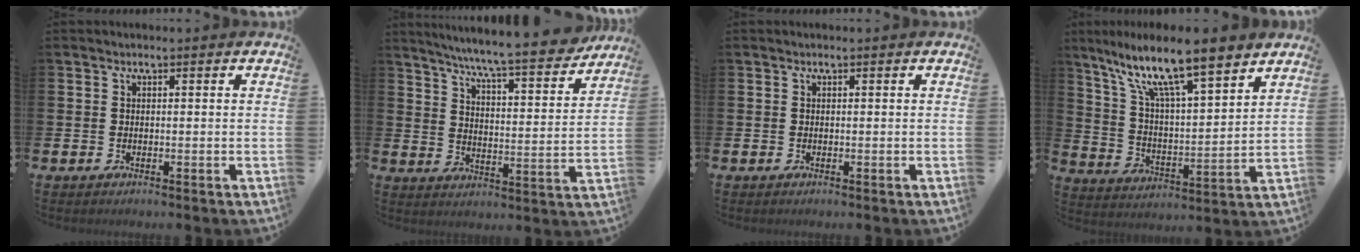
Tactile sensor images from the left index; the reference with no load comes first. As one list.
[{"total": 8.4, "force": [7.7, -0.1, 3.3], "torque": [-0.080, -0.060, 0.129]}, {"total": 0.0}, {"total": 11.8, "force": [9.8, 1.9, 6.2], "torque": [-0.153, -0.055, 0.167]}]